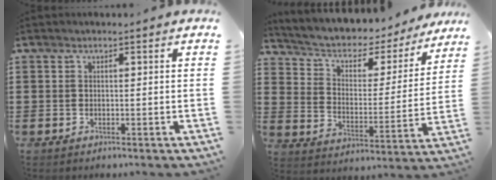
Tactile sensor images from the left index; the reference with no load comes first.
{"total": 4.3, "force": [3.0, 2.3, 2.0], "torque": [-0.058, -0.022, 0.042]}